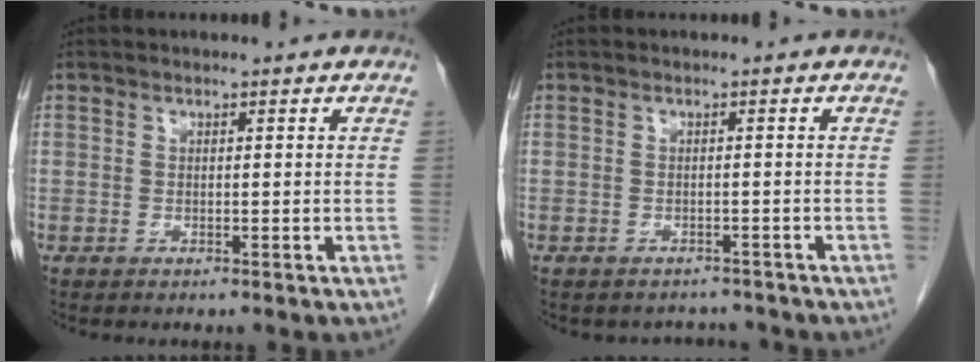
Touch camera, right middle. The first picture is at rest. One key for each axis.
{"total": 2.8, "fx": -2.6, "fy": 1.1, "fz": -0.4, "tx": 0.003, "ty": 0.002, "tz": -0.036}